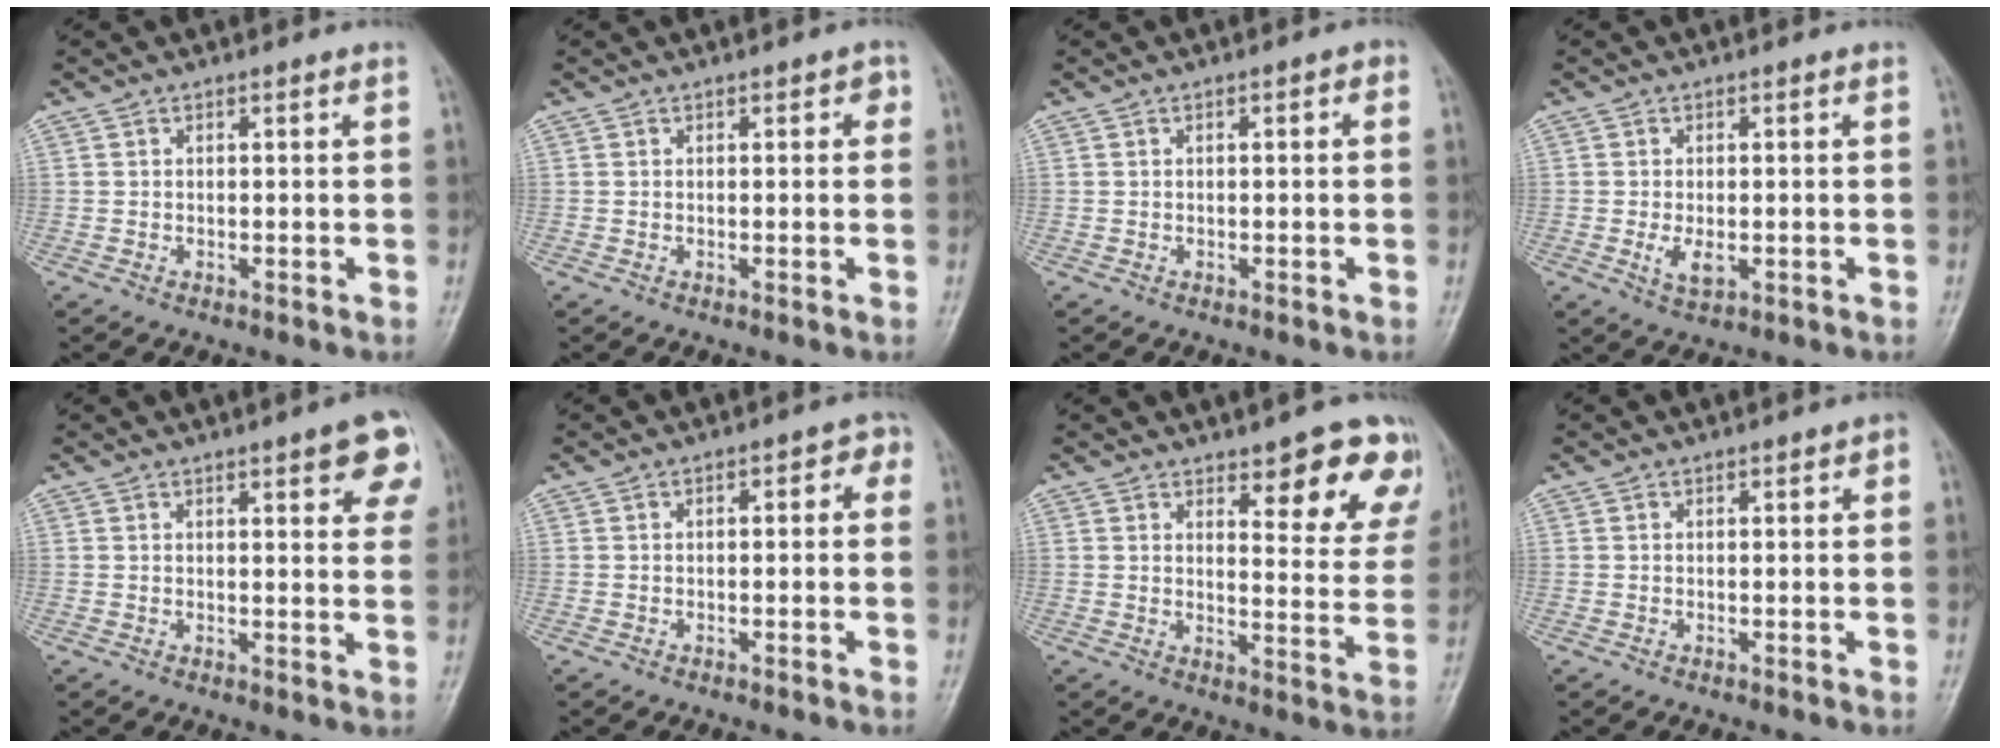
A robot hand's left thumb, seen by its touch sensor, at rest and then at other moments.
{"total": 1.8, "force": [0.5, 0.9, 1.5], "torque": [-0.009, 0.004, 0.001]}
{"total": 1.8, "force": [0.2, 0.6, 1.6], "torque": [-0.023, 0.006, 0.000]}
{"total": 4.2, "force": [-0.8, 2.0, 3.6], "torque": [-0.065, 0.001, -0.011]}
{"total": 8.6, "force": [4.0, 2.5, 7.2], "torque": [-0.060, -0.010, 0.041]}
{"total": 3.2, "force": [0.1, 1.6, 2.7], "torque": [-0.021, 0.016, -0.007]}
{"total": 12.9, "force": [8.1, 4.7, 8.9], "torque": [-0.058, -0.047, 0.095]}
{"total": 1.2, "force": [0.2, 0.5, 1.0], "torque": [-0.012, 0.002, 0.000]}